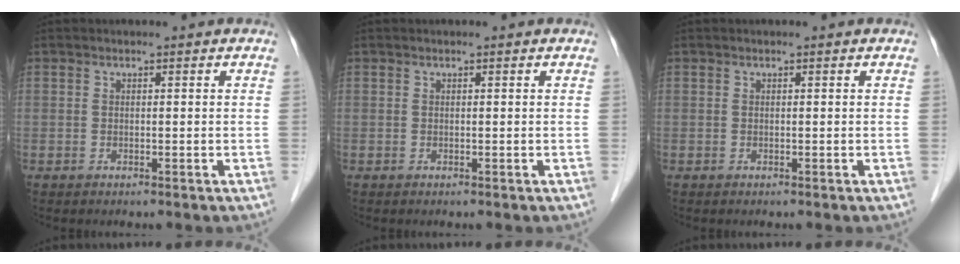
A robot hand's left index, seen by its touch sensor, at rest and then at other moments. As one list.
[{"total": 0.0}, {"total": 0.0}]